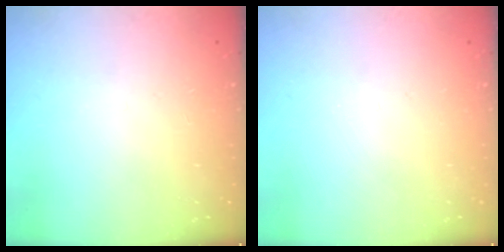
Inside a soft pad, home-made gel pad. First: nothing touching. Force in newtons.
{"total": 0.0}